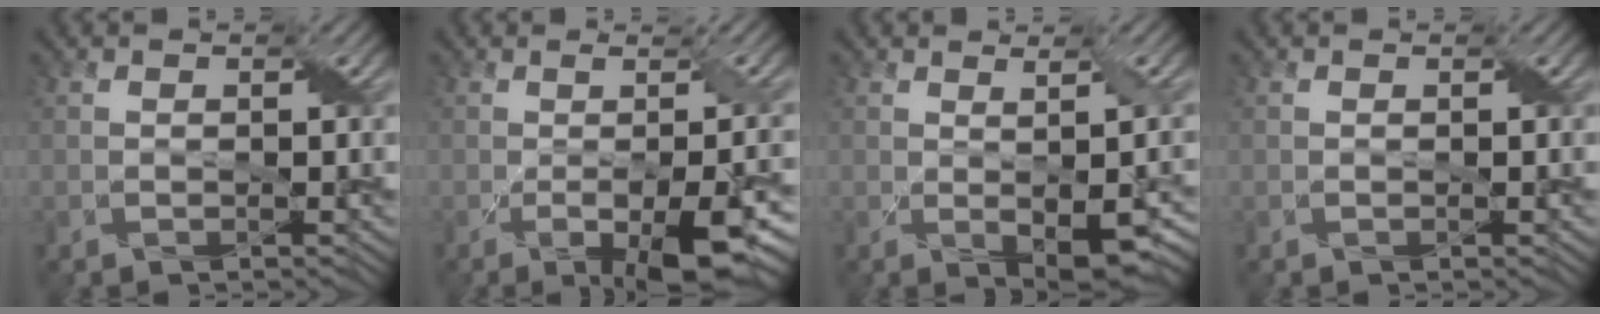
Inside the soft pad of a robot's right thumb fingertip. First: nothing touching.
{"total": 9.7, "force": [-2.8, 2.6, 9.0], "torque": [-0.125, -0.014, -0.032]}
{"total": 4.7, "force": [-0.3, 1.5, 4.5], "torque": [-0.071, -0.012, 0.011]}
{"total": 0.0}